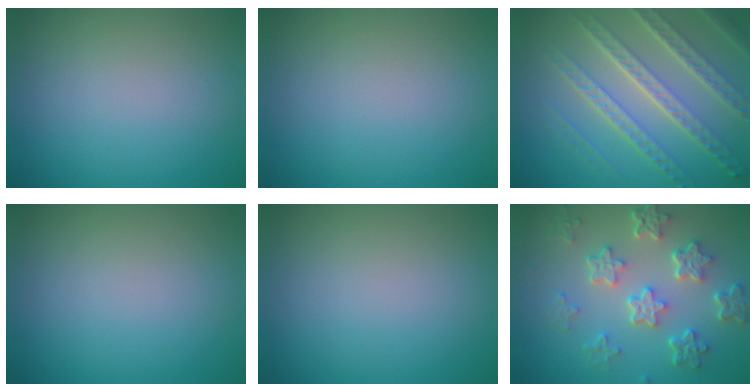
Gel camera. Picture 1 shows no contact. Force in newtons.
{"total": 0.0}
{"total": 7.4, "press": 5.3, "slide": 5.3}
{"total": 0.0}
{"total": 0.0}
{"total": 5.8, "press": 4.4, "slide": 3.8}